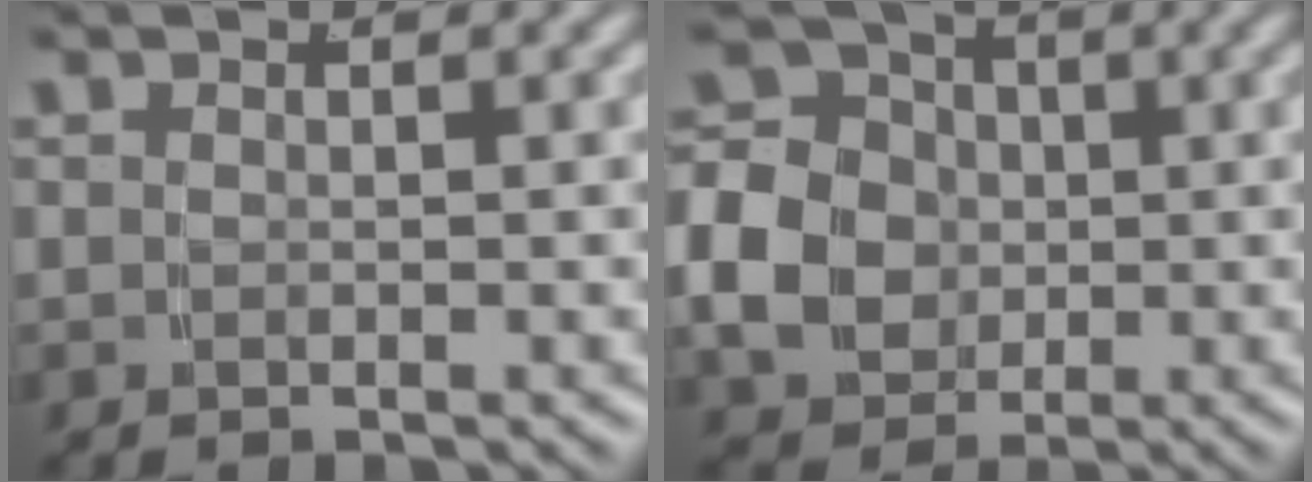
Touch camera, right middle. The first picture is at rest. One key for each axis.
{"total": 11.5, "fx": -0.3, "fy": 10.2, "fz": 5.3, "tx": -0.118, "ty": -0.020, "tz": -0.014}